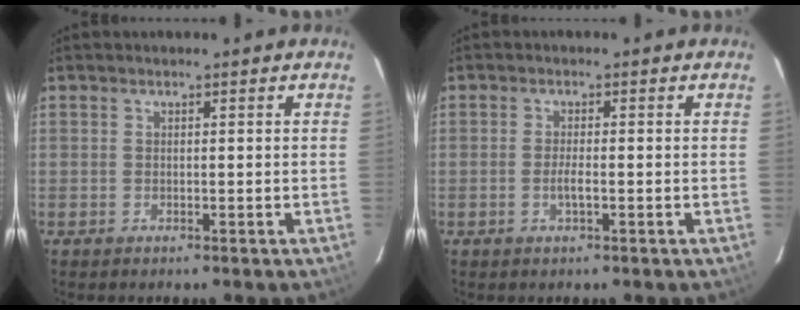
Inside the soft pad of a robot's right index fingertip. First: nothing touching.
{"total": 2.0, "force": [-0.7, 0.2, 1.8], "torque": [-0.036, -0.003, -0.014]}